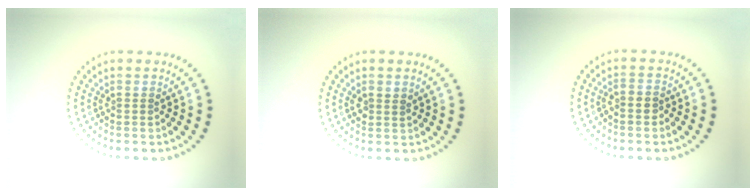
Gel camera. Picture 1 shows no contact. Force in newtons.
{"total": 1.2, "press": 1.1, "slide": 0.6}
{"total": 1.1, "press": 0.9, "slide": 0.6}